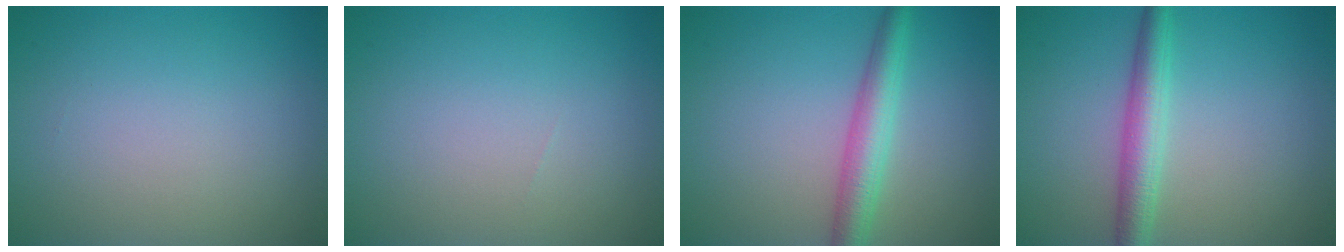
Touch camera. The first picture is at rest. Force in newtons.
{"total": 0.0}
{"total": 3.8, "press": 3.8, "slide": 0.1}
{"total": 3.5, "press": 3.5, "slide": 0.1}